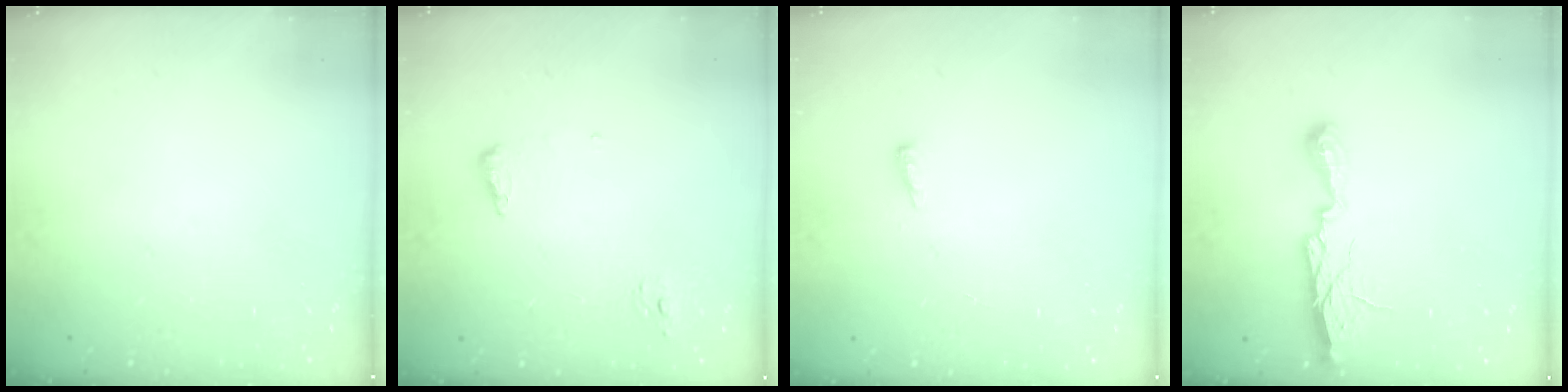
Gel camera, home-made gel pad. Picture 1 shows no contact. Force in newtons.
{"total": 6.3, "press": 6.1, "slide": 1.6}
{"total": 5.0, "press": 4.9, "slide": 0.9}
{"total": 9.9, "press": 9.9, "slide": 0.3}